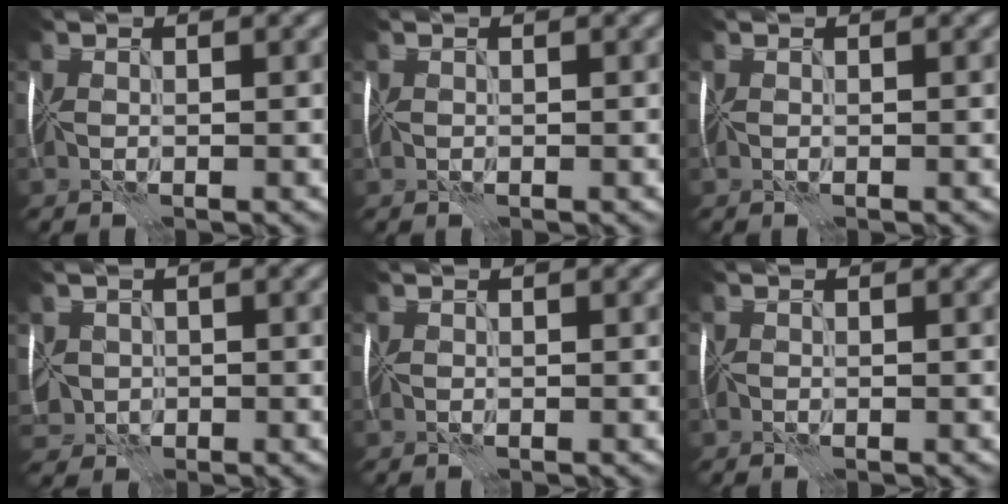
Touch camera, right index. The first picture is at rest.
{"total": 0.0}
{"total": 0.0}
{"total": 3.0, "force": [-0.3, 2.6, 1.5], "torque": [-0.038, -0.001, 0.000]}
{"total": 0.0}
{"total": 0.7, "force": [-0.1, 0.7, 0.3], "torque": [-0.004, 0.003, -0.003]}